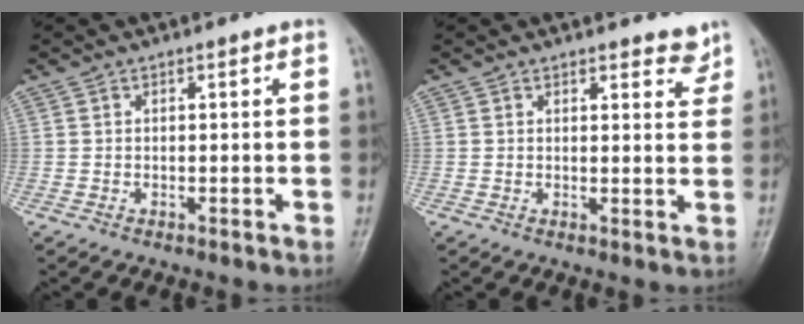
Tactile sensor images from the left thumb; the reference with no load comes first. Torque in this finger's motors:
{"motor_torque": [0.17, 0.13, 0.02, -0.02, -0.02]}